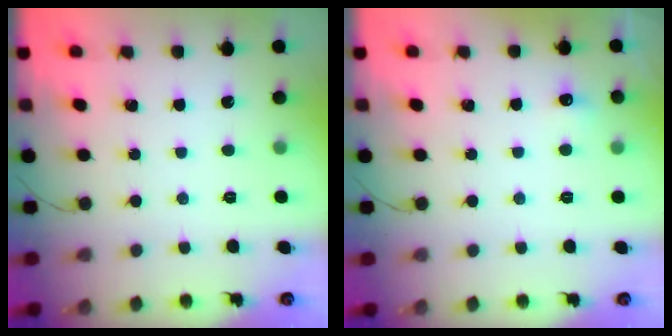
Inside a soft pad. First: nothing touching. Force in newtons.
{"total": 3.6, "press": 3.5, "slide": 0.9}